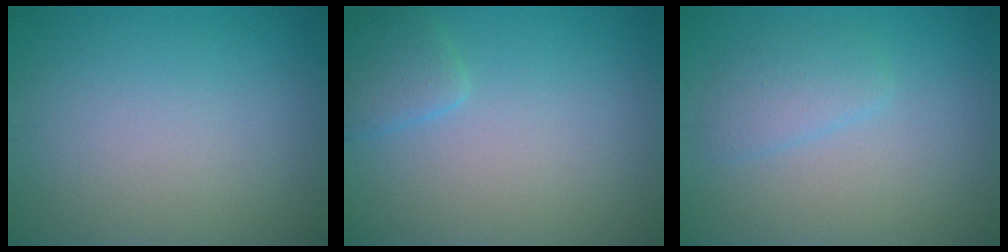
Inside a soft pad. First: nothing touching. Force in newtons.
{"total": 2.0, "press": 2.0, "slide": 0.1}
{"total": 2.1, "press": 2.1, "slide": 0.2}